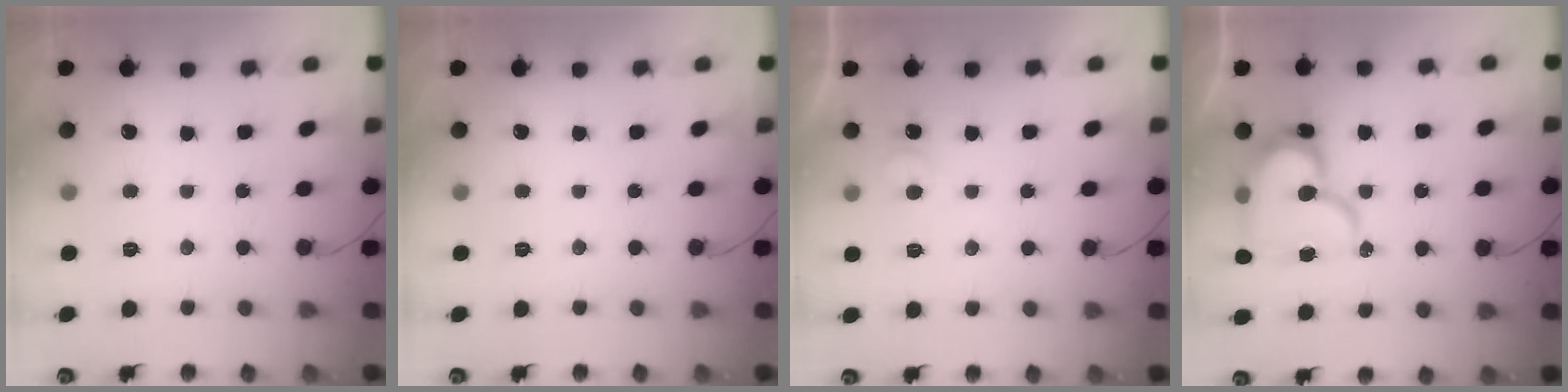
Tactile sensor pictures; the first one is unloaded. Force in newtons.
{"total": 0.0}
{"total": 4.4, "press": 4.3, "slide": 0.4}
{"total": 17.5, "press": 17.5, "slide": 1.2}